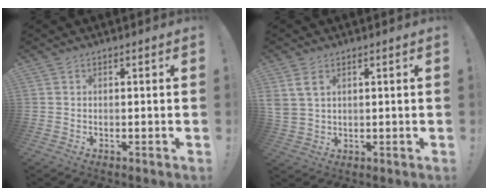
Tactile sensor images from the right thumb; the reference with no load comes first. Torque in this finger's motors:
{"motor_torque": [0.55, 1.14, 0.53, -0.32, 0.22]}